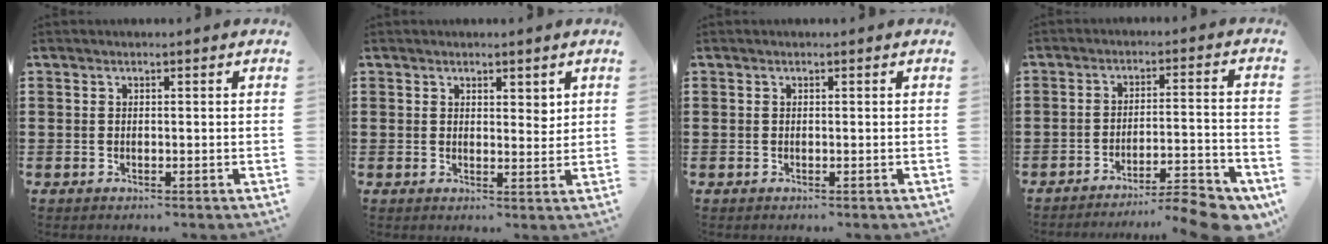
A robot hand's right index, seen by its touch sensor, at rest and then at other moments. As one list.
[{"total": 2.3, "force": [1.8, 1.2, 0.9], "torque": [-0.013, 0.004, 0.031]}, {"total": 0.0}, {"total": 7.4, "force": [-6.6, 0.4, 3.3], "torque": [-0.045, 0.003, -0.125]}]